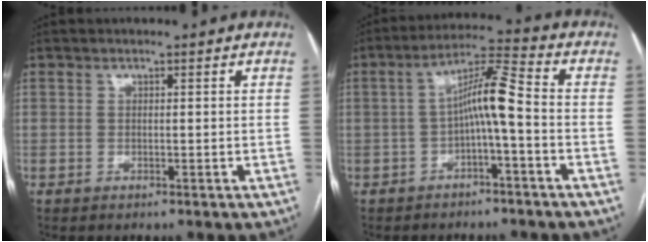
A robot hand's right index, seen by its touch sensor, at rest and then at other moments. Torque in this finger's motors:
{"motor_torque": [1.12, -0.02, 0.53, 0.15]}